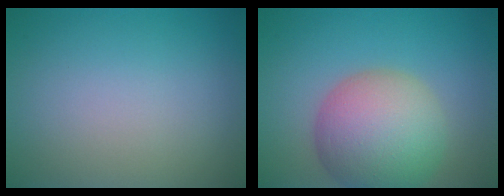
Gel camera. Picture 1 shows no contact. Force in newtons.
{"total": 9.1, "press": 9.1, "slide": 0.6}